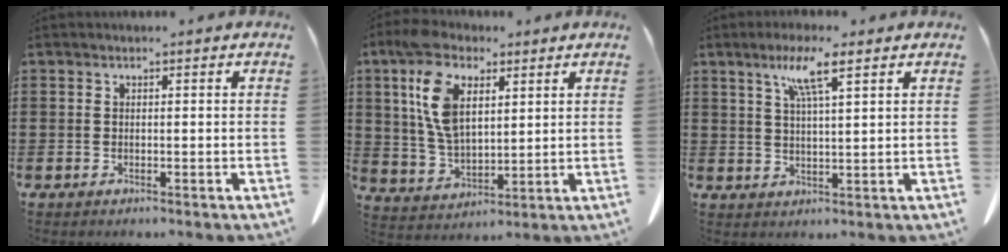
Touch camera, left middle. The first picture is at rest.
{"total": 10.8, "force": [5.1, 5.9, 7.4], "torque": [-0.175, 0.013, 0.093]}
{"total": 6.1, "force": [3.7, 0.4, 4.8], "torque": [-0.105, 0.007, 0.060]}